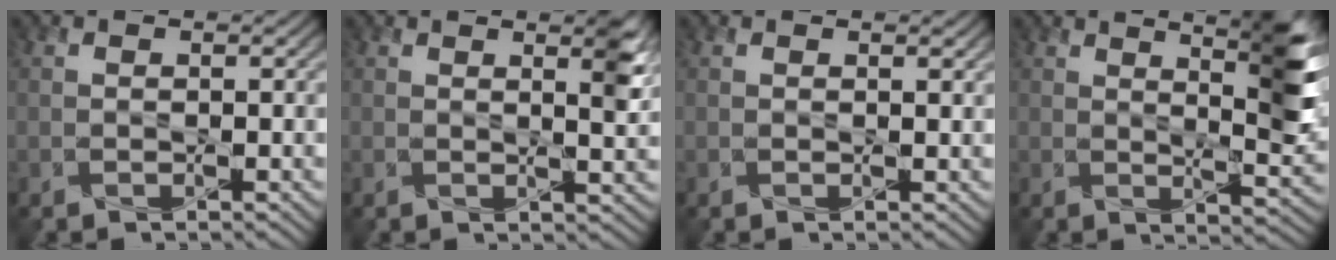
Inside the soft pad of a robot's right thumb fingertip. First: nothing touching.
{"total": 3.5, "force": [1.7, 0.8, 3.0], "torque": [-0.053, -0.002, 0.028]}
{"total": 0.6, "force": [0.5, 0.0, 0.3], "torque": [-0.005, -0.001, 0.009]}
{"total": 7.6, "force": [3.7, 1.6, 6.4], "torque": [-0.089, -0.001, 0.062]}